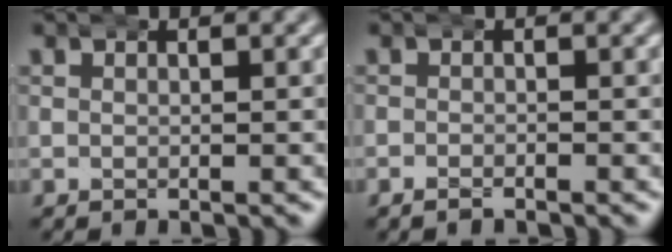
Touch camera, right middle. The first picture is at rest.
{"total": 1.2, "force": [-1.2, 0.3, 0.2], "torque": [-0.011, -0.006, -0.020]}